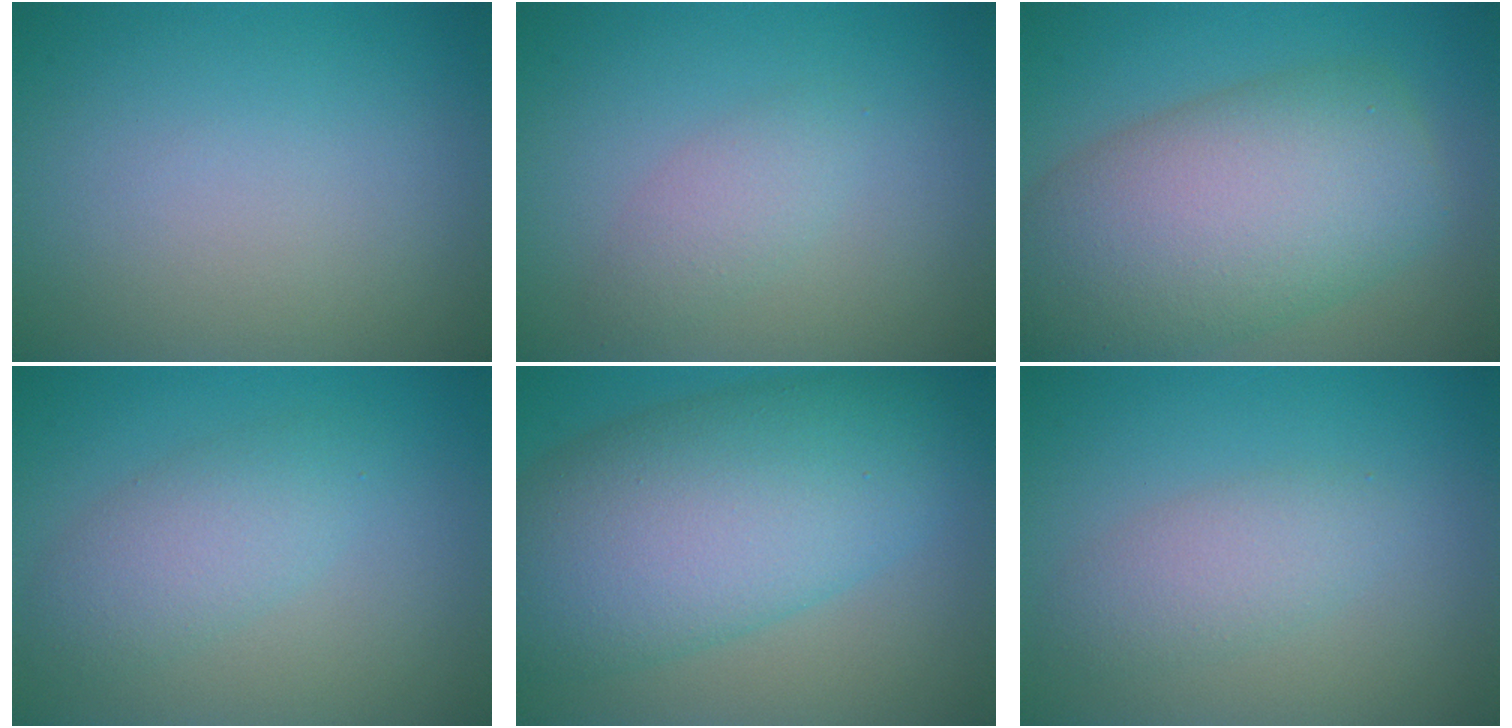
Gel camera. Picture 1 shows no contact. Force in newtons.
{"total": 1.9, "press": 1.9, "slide": 0.2}
{"total": 11.3, "press": 11.3, "slide": 0.8}
{"total": 3.4, "press": 3.4, "slide": 0.1}
{"total": 11.5, "press": 11.4, "slide": 0.1}
{"total": 2.7, "press": 2.7, "slide": 0.1}